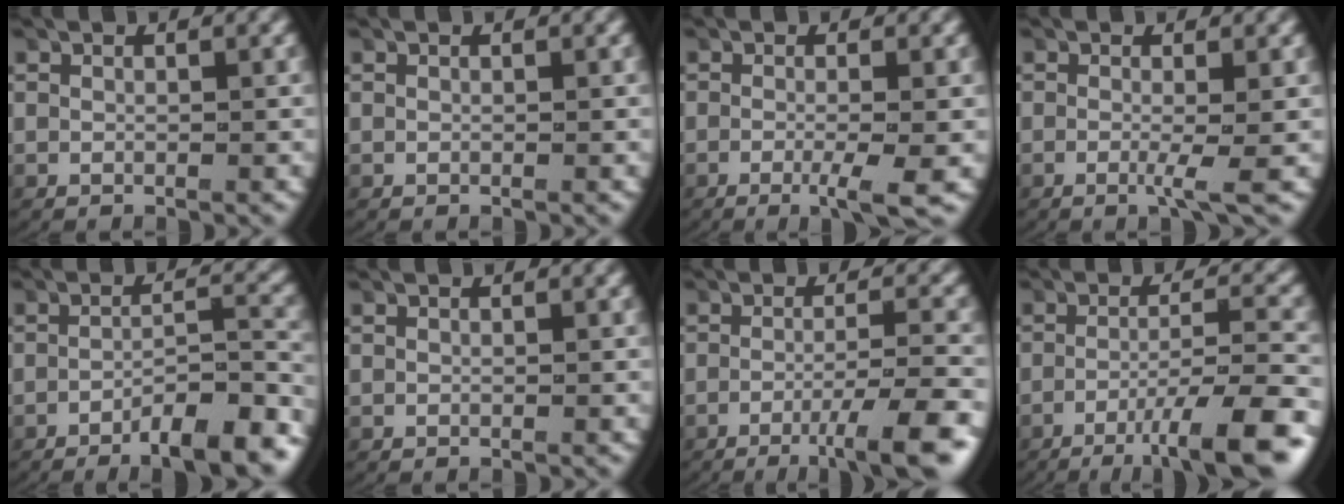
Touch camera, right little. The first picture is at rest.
{"total": 0.0}
{"total": 3.4, "force": [-1.7, 0.3, 2.9], "torque": [-0.042, -0.006, -0.032]}
{"total": 1.9, "force": [-0.5, 0.0, 1.9], "torque": [-0.033, -0.005, -0.015]}
{"total": 6.7, "force": [-5.4, 1.5, 3.7], "torque": [-0.041, 0.000, -0.085]}
{"total": 0.0}
{"total": 6.8, "force": [-4.3, 1.2, 5.1], "torque": [-0.067, 0.000, -0.069]}
{"total": 8.5, "force": [-5.2, 1.7, 6.5], "torque": [-0.087, -0.002, -0.079]}